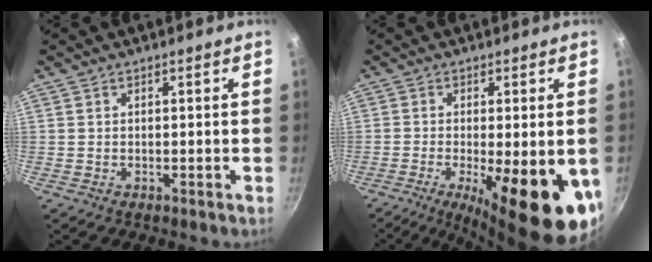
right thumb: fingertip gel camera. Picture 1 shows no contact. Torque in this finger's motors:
{"motor_torque": [1.61, 2.91, 0.37, -0.18, 0.22]}